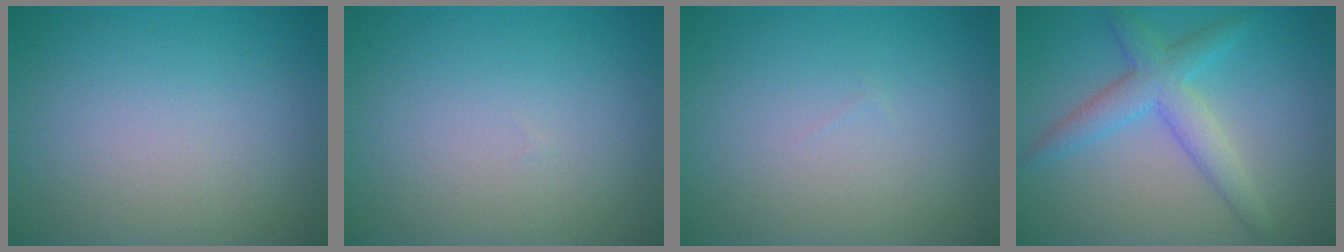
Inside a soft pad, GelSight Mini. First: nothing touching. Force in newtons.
{"total": 0.0}
{"total": 0.0}
{"total": 3.9, "press": 3.9, "slide": 0.2}